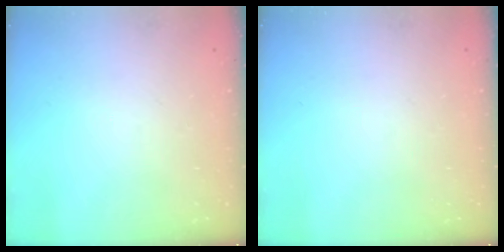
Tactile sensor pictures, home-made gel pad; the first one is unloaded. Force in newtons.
{"total": 0.0}